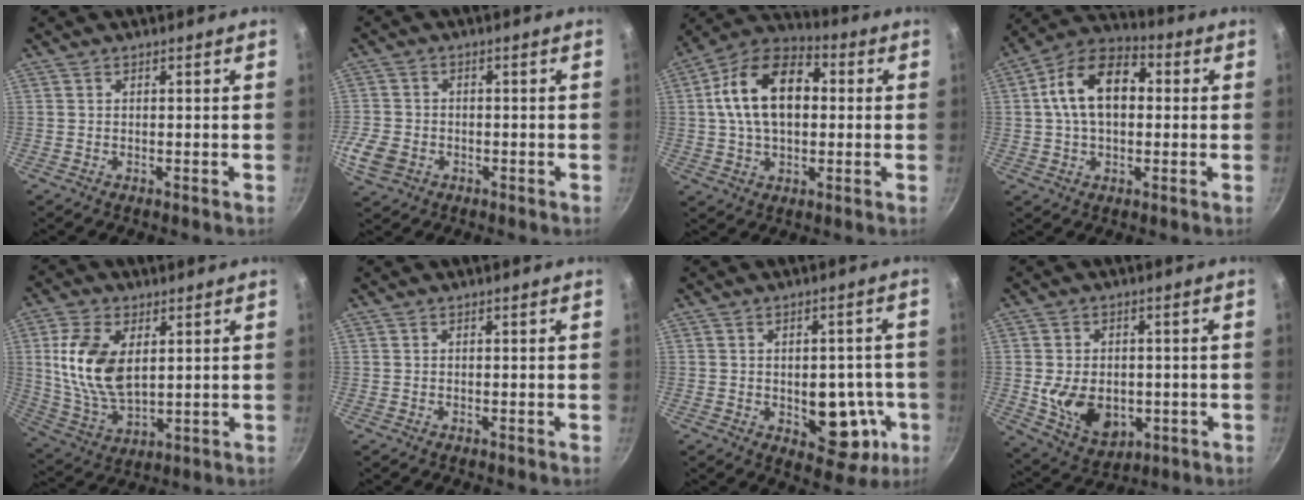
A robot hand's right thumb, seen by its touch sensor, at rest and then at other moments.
{"total": 6.6, "force": [-2.2, 5.2, 3.4], "torque": [-0.074, 0.011, -0.044]}
{"total": 17.0, "force": [2.2, 10.8, 12.9], "torque": [-0.196, 0.030, 0.020]}
{"total": 14.5, "force": [1.8, 9.3, 11.0], "torque": [-0.159, 0.032, 0.012]}
{"total": 14.1, "force": [3.0, 8.2, 11.0], "torque": [-0.203, -0.017, 0.068]}
{"total": 0.0}
{"total": 11.9, "force": [-2.5, 7.3, 9.0], "torque": [-0.069, 0.008, -0.022]}
{"total": 11.9, "force": [-1.5, 8.6, 8.0], "torque": [-0.116, -0.007, -0.006]}